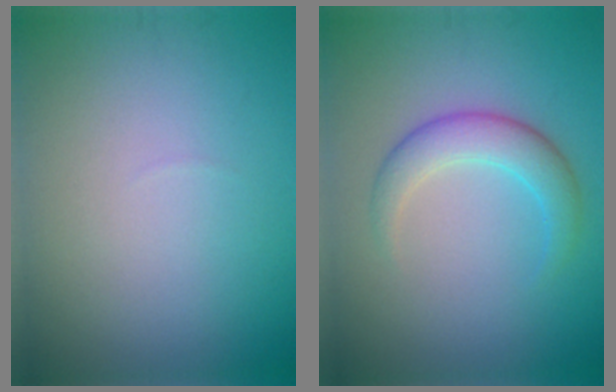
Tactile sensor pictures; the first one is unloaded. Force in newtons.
{"total": 3.5, "press": 3.5, "slide": 0.2}